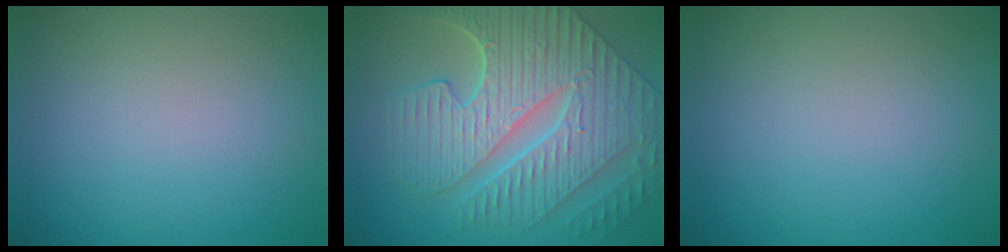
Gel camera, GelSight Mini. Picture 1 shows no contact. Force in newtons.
{"total": 9.7, "press": 7.6, "slide": 6.1}
{"total": 0.0}